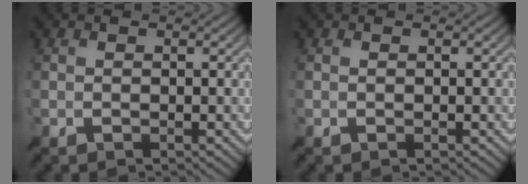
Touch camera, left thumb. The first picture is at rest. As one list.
[{"total": 0.0}]